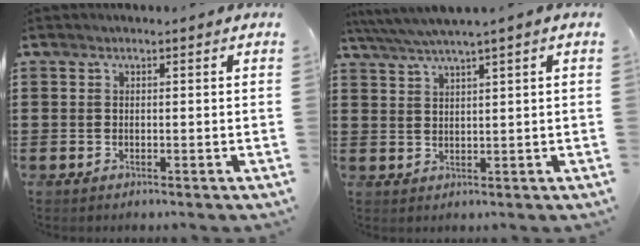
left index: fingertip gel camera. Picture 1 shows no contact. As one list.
[{"total": 2.8, "force": [2.1, -0.4, 1.7], "torque": [-0.040, -0.004, 0.036]}]